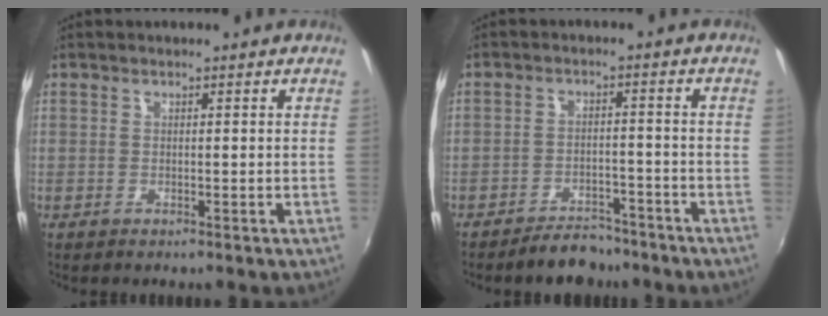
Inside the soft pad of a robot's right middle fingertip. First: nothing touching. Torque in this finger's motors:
{"motor_torque": [0.04, -0.04, 0.02, 0.02]}